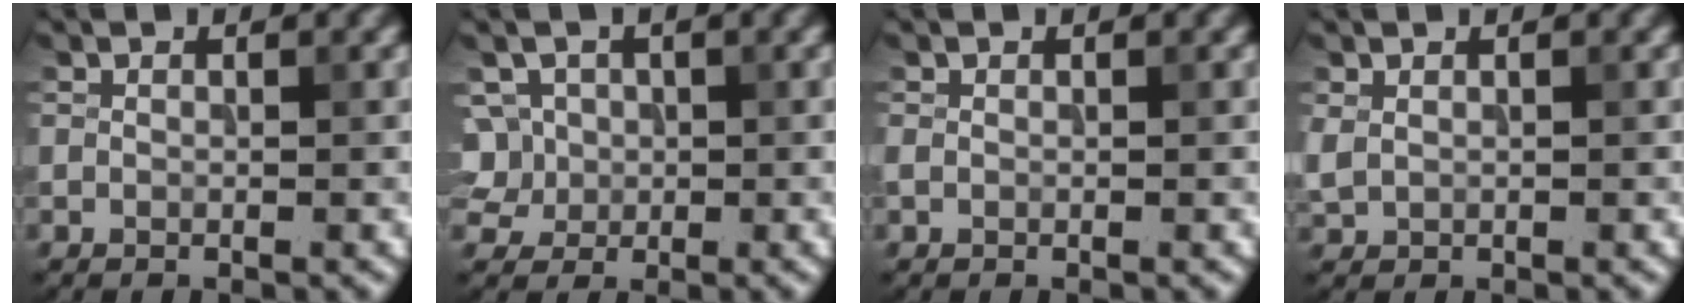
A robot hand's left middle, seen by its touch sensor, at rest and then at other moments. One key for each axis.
{"total": 4.7, "fx": 0.7, "fy": 4.2, "fz": 2.1, "tx": -0.038, "ty": 0.021, "tz": 0.012}
{"total": 0.6, "fx": 0.0, "fy": 0.5, "fz": 0.3, "tx": -0.007, "ty": -0.001, "tz": -0.002}
{"total": 1.0, "fx": 0.3, "fy": 0.8, "fz": 0.6, "tx": -0.017, "ty": 0.000, "tz": 0.010}